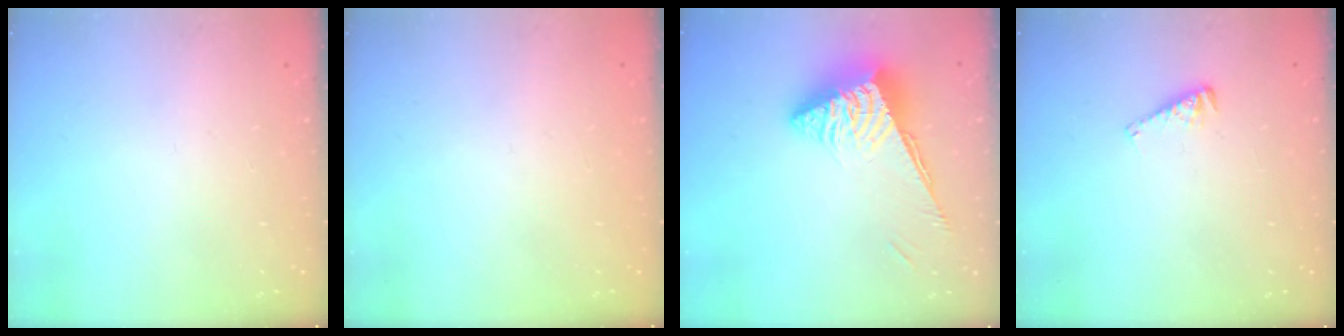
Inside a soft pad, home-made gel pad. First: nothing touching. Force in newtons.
{"total": 0.0}
{"total": 8.0, "press": 8.0, "slide": 0.6}
{"total": 4.4, "press": 4.4, "slide": 0.5}